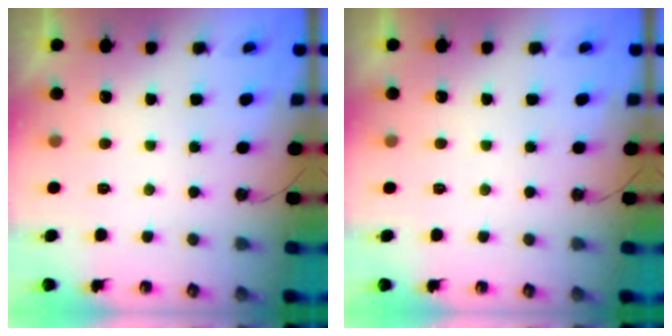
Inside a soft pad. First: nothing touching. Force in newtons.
{"total": 2.6, "press": 2.6, "slide": 0.5}